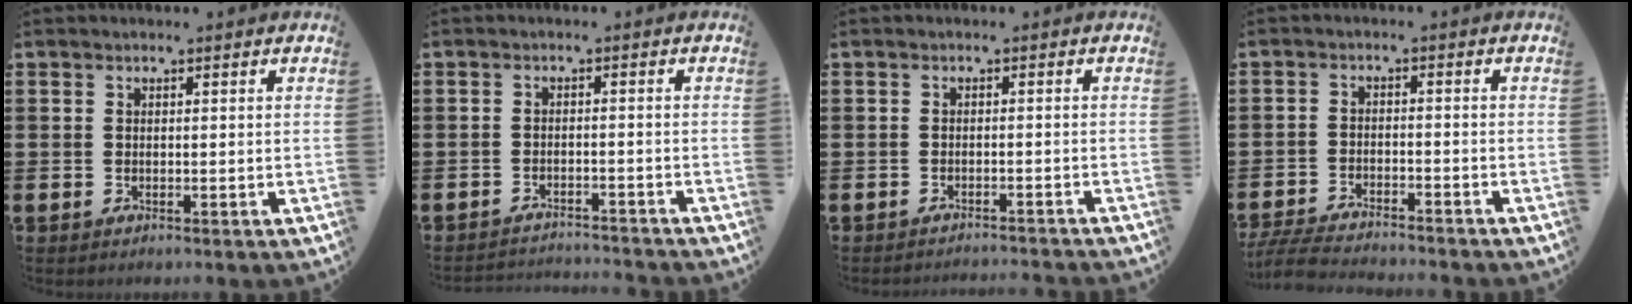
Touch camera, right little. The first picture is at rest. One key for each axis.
{"total": 2.1, "fx": -2.1, "fy": -0.1, "fz": -0.1, "tx": -0.004, "ty": 0.002, "tz": -0.046}
{"total": 1.2, "fx": -1.2, "fy": -0.2, "fz": -0.1, "tx": 0.000, "ty": 0.003, "tz": -0.026}
{"total": 4.4, "fx": -4.3, "fy": 0.3, "fz": 0.9, "tx": -0.024, "ty": -0.001, "tz": -0.088}